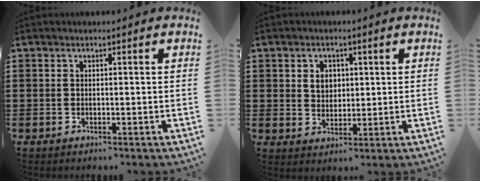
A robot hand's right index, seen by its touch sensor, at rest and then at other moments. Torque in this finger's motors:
{"motor_torque": [0.04, 0.03, 0.23, 0.04]}